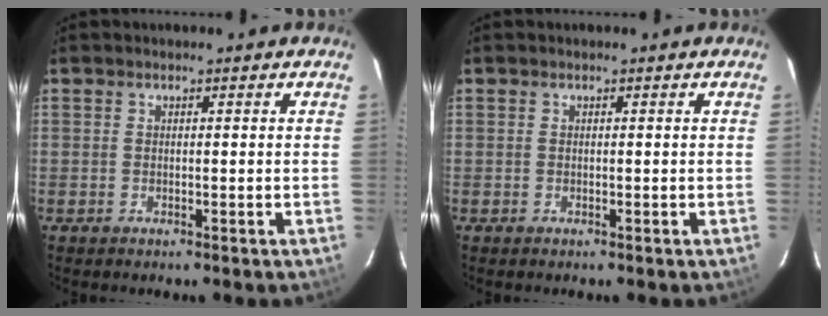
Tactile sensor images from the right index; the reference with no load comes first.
{"total": 0.0}